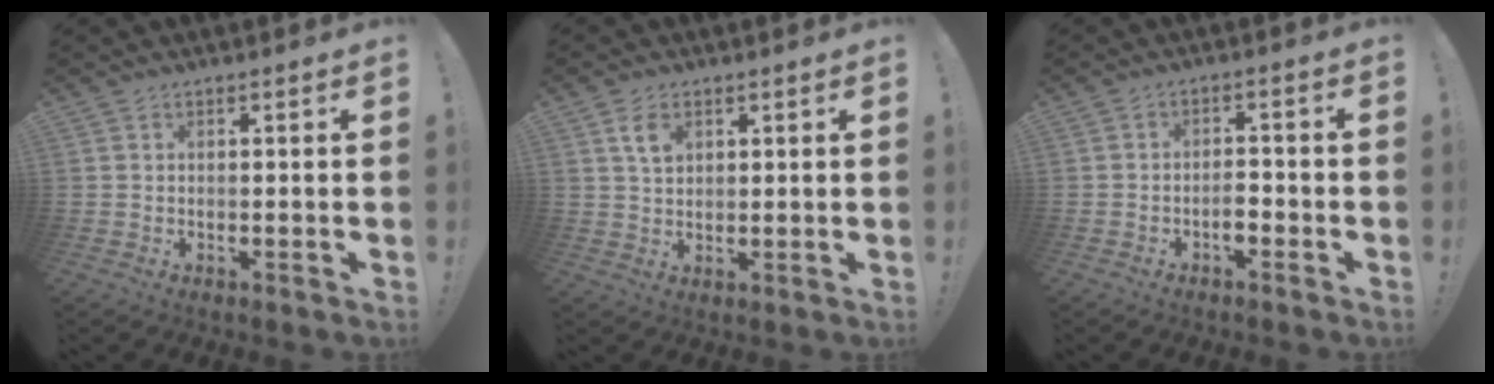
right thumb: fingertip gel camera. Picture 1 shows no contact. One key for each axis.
{"total": 5.0, "fx": 2.4, "fy": 2.9, "fz": 3.3, "tx": -0.053, "ty": -0.005, "tz": 0.044}
{"total": 3.8, "fx": -1.8, "fy": 1.7, "fz": 2.9, "tx": -0.047, "ty": 0.004, "tz": -0.031}